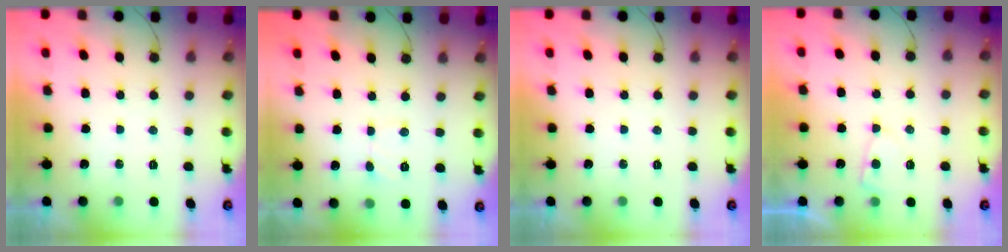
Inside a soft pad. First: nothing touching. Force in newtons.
{"total": 2.9, "press": 2.9, "slide": 0.3}
{"total": 0.0}
{"total": 4.0, "press": 4.0, "slide": 0.5}